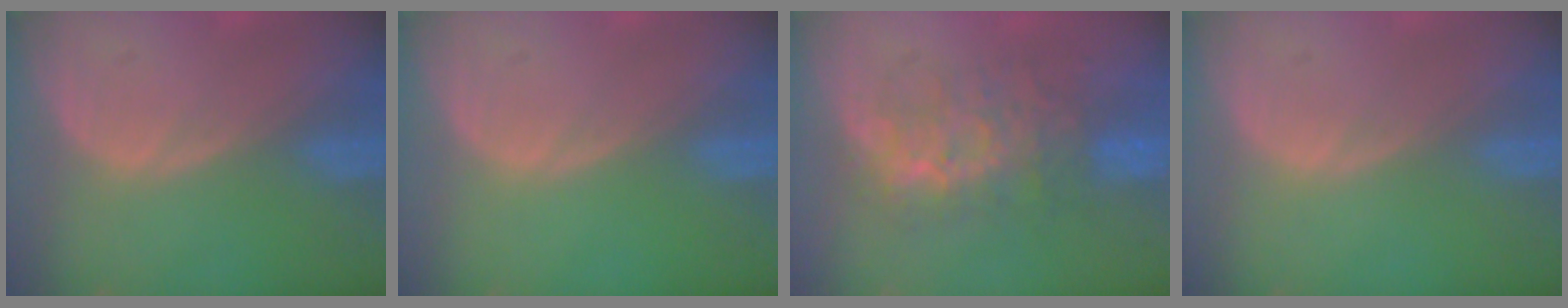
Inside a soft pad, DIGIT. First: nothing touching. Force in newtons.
{"total": 0.0}
{"total": 8.0, "press": 7.8, "slide": 1.9}
{"total": 0.0}